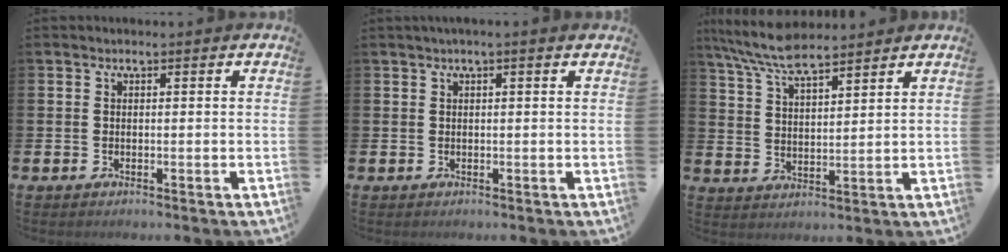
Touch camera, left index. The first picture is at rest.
{"total": 0.8, "force": [0.5, -0.1, 0.7], "torque": [-0.012, 0.001, 0.008]}
{"total": 7.0, "force": [6.5, 1.3, 2.5], "torque": [-0.074, -0.029, 0.118]}